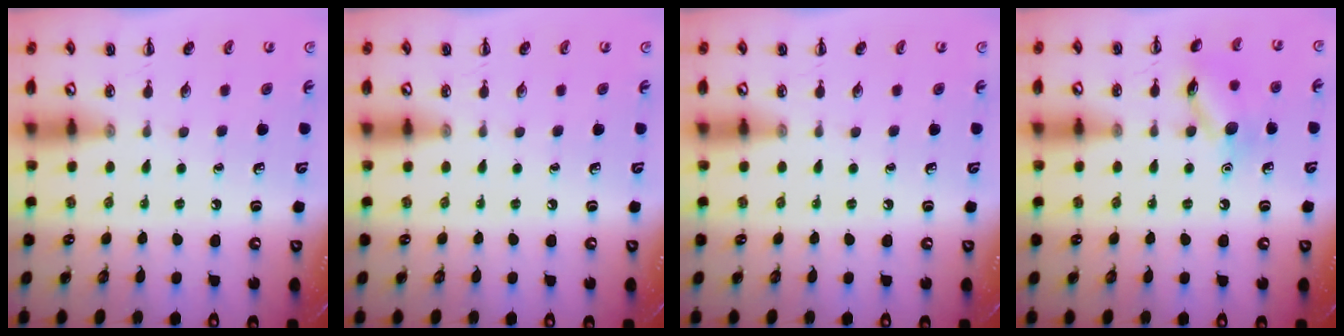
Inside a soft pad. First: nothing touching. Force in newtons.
{"total": 0.0}
{"total": 0.0}
{"total": 11.4, "press": 11.4, "slide": 0.6}